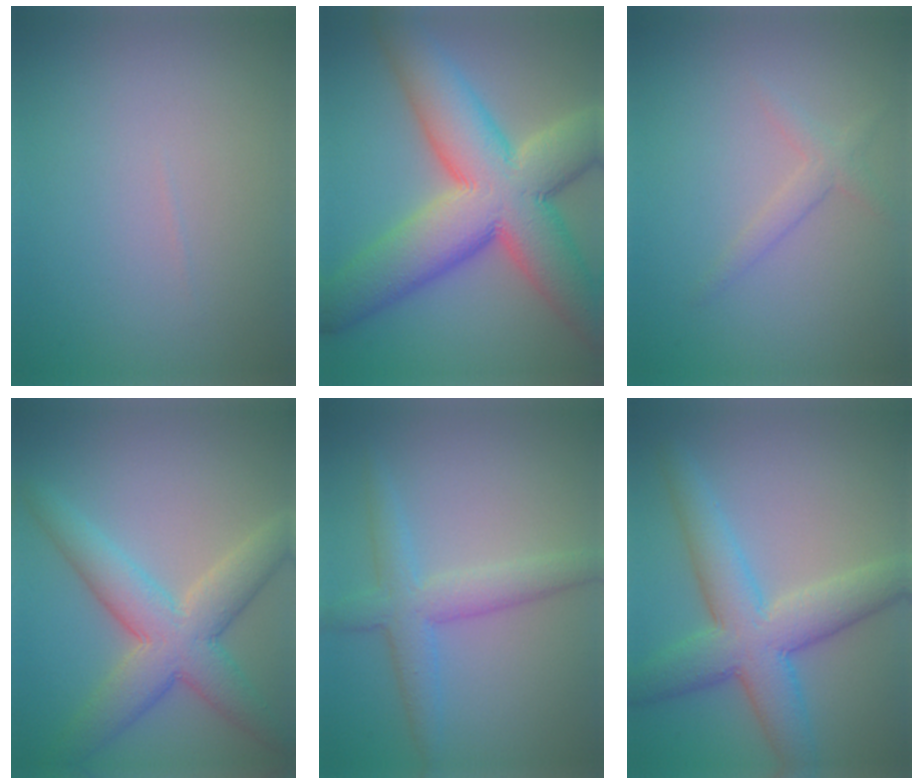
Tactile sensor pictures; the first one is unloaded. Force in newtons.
{"total": 13.7, "press": 13.6, "slide": 0.7}
{"total": 1.6, "press": 1.6, "slide": 0.1}
{"total": 8.1, "press": 8.1, "slide": 0.2}
{"total": 4.0, "press": 4.0, "slide": 0.1}
{"total": 7.5, "press": 7.5, "slide": 0.3}